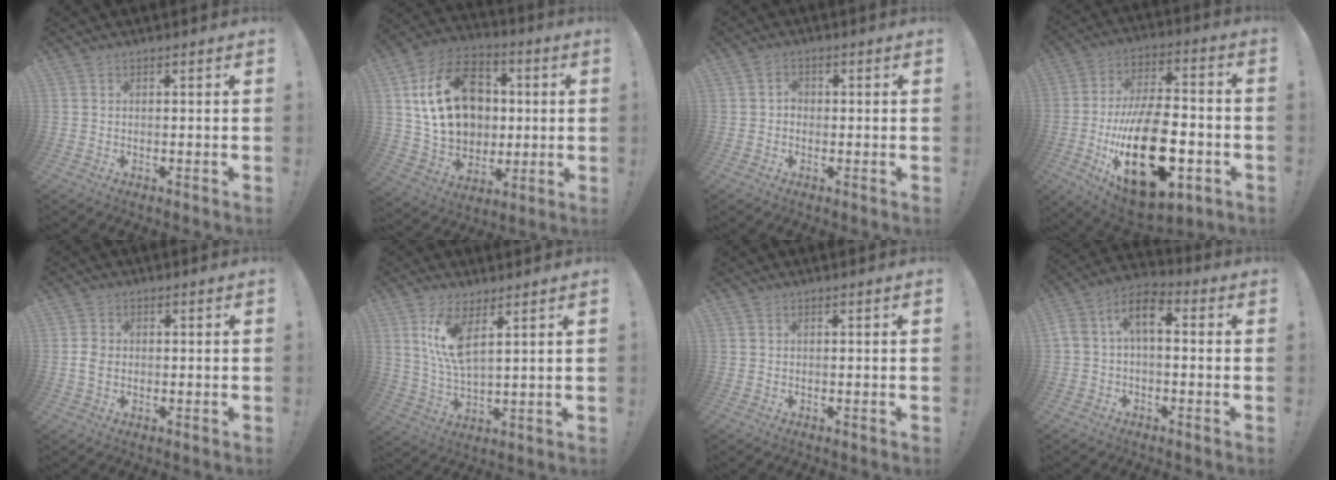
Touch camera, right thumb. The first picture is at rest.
{"total": 22.4, "force": [3.4, 17.4, 13.7], "torque": [-0.223, 0.008, 0.084]}
{"total": 2.3, "force": [-0.8, 1.8, 1.2], "torque": [-0.026, 0.011, -0.015]}
{"total": 28.5, "force": [-8.1, 14.8, 23.0], "torque": [-0.407, 0.040, -0.117]}
{"total": 3.9, "force": [-0.4, 3.0, 2.4], "torque": [-0.042, 0.006, -0.007]}
{"total": 10.2, "force": [5.1, 3.3, 8.2], "torque": [-0.161, -0.024, 0.088]}
{"total": 0.0}
{"total": 8.1, "force": [0.8, 4.6, 6.6], "torque": [-0.110, 0.008, 0.016]}